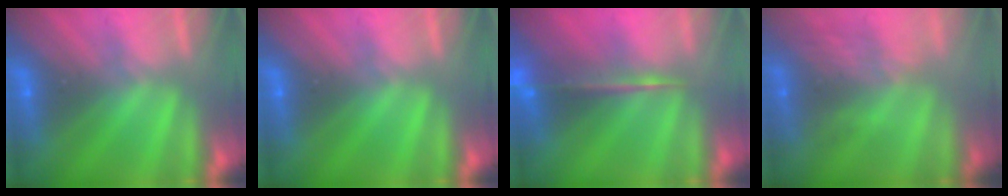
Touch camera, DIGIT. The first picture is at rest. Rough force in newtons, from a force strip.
{"total": 0.0}
{"total": 7.0}
{"total": 2.9}